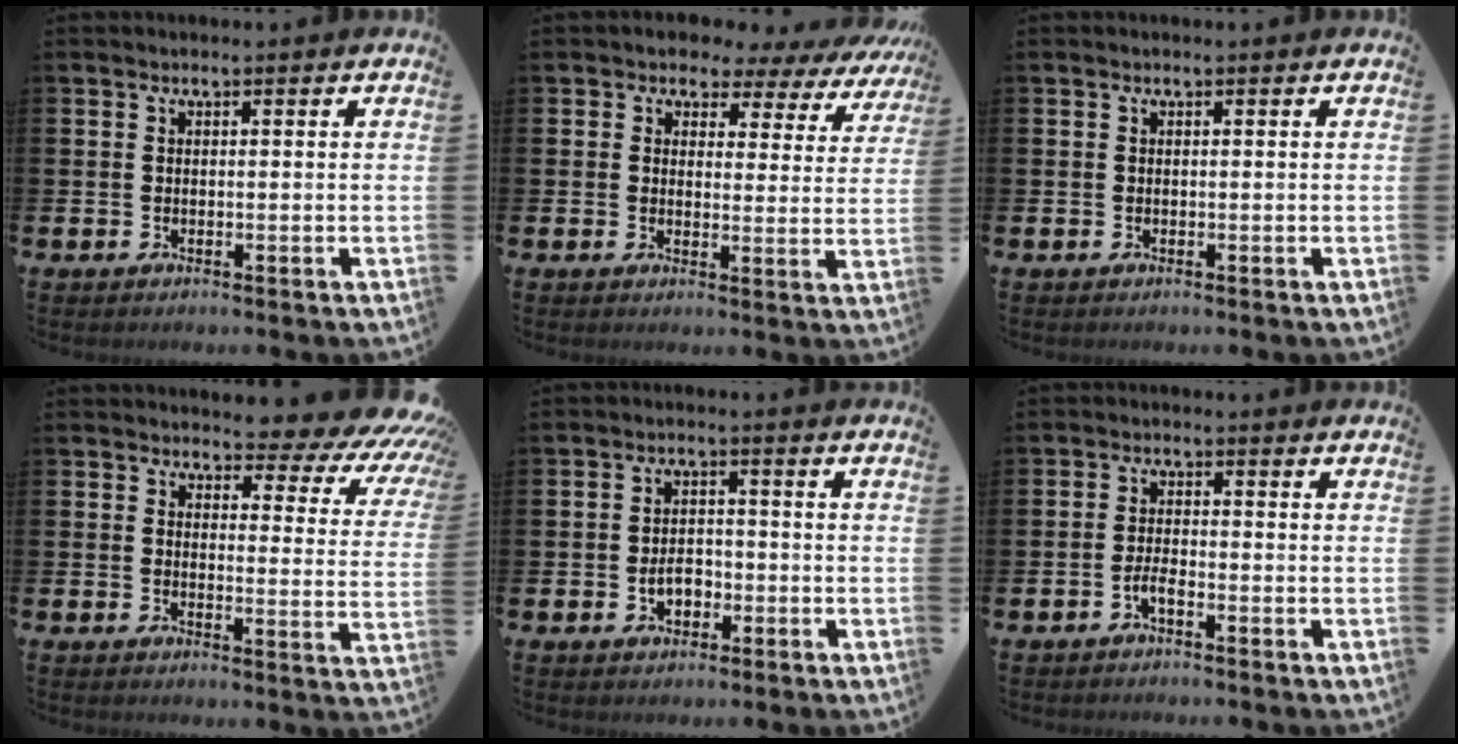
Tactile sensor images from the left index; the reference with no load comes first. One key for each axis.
{"total": 2.8, "fx": 1.9, "fy": 2.0, "fz": 0.2, "tx": -0.021, "ty": -0.024, "tz": 0.024}
{"total": 0.0}
{"total": 4.9, "fx": 4.3, "fy": 1.8, "fz": 1.6, "tx": -0.026, "ty": -0.047, "tz": 0.065}
{"total": 3.2, "fx": -1.1, "fy": 2.2, "fz": 2.1, "tx": -0.031, "ty": 0.000, "tz": -0.024}
{"total": 1.8, "fx": -1.1, "fy": 0.4, "fz": 1.4, "tx": -0.033, "ty": 0.004, "tz": -0.019}